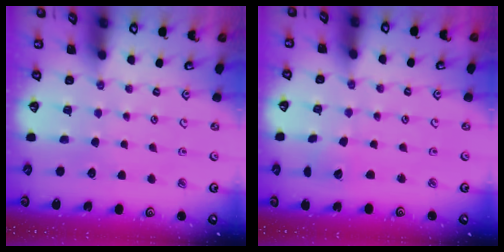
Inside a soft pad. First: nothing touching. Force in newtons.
{"total": 2.6, "press": 2.6, "slide": 0.1}